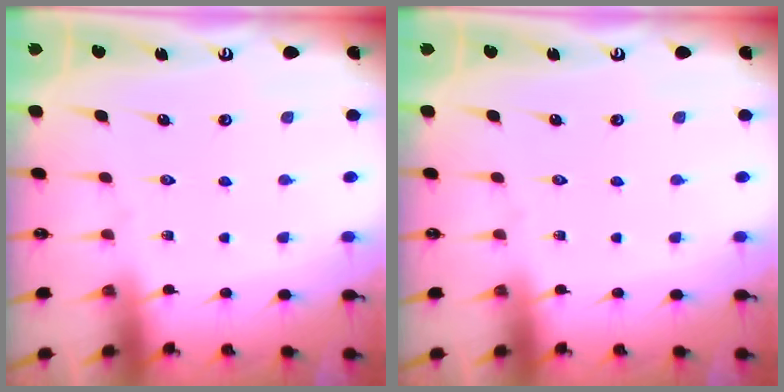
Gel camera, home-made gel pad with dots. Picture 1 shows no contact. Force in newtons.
{"total": 0.0}